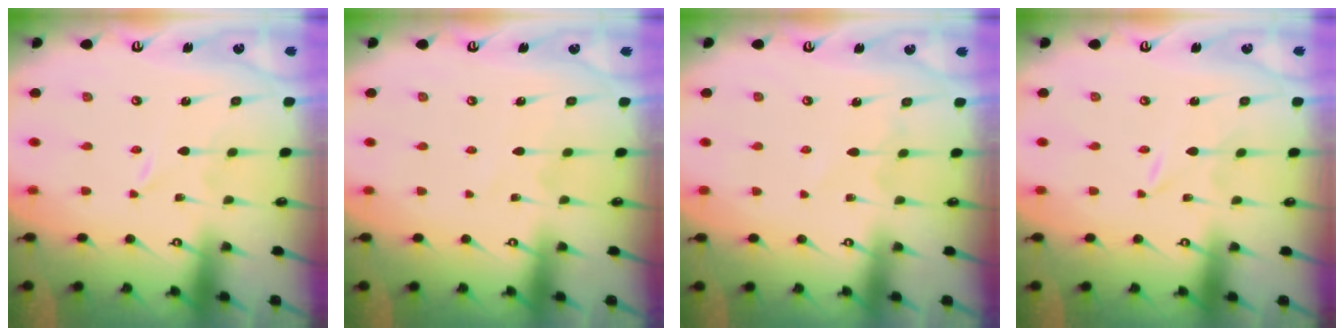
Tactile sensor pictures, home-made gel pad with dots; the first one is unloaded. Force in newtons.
{"total": 4.0, "press": 4.0, "slide": 0.4}
{"total": 5.2, "press": 5.1, "slide": 0.5}
{"total": 0.0}